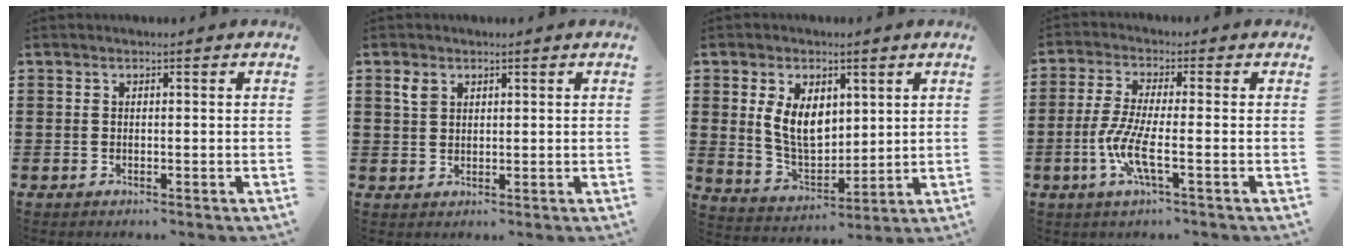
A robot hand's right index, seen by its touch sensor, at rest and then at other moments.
{"total": 2.1, "force": [1.3, 1.4, 0.9], "torque": [-0.022, 0.005, 0.025]}
{"total": 7.7, "force": [2.2, 4.8, 5.5], "torque": [-0.119, 0.009, 0.039]}
{"total": 6.9, "force": [-2.1, 1.3, 6.4], "torque": [-0.149, -0.017, -0.048]}